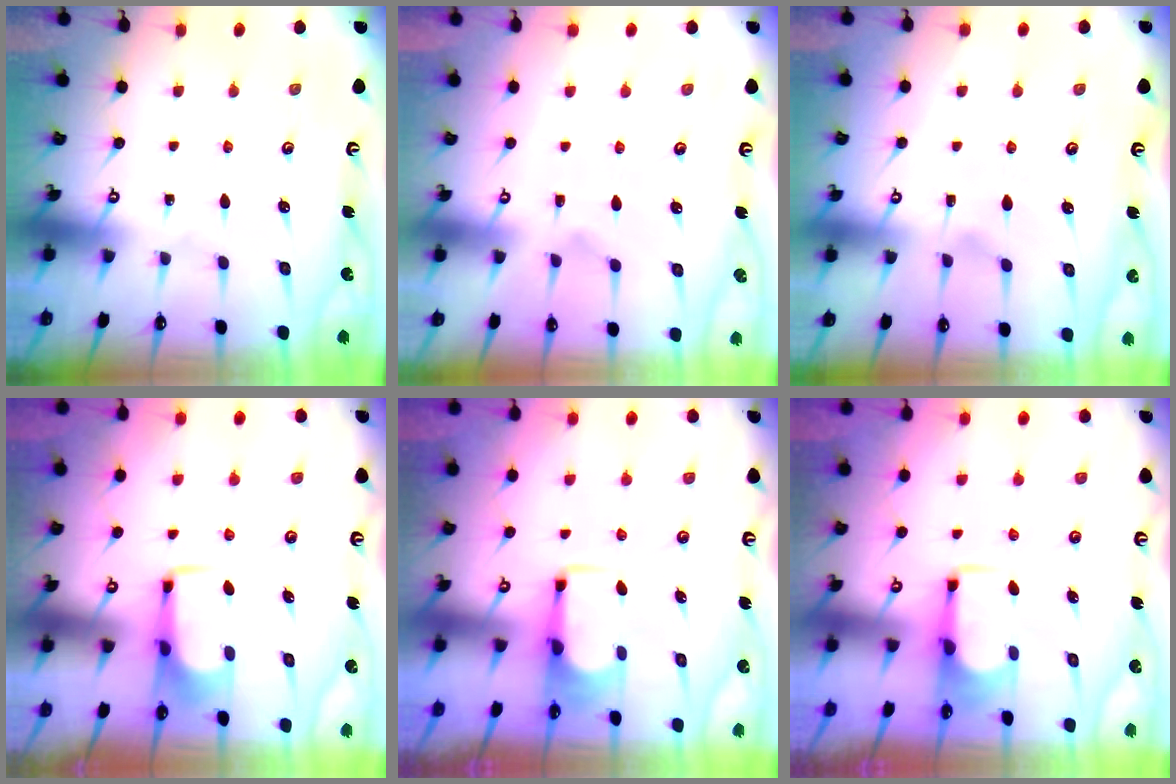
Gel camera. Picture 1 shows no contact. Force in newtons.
{"total": 1.4, "press": 0.7, "slide": 1.2}
{"total": 0.9, "press": 0.2, "slide": 0.9}
{"total": 1.6, "press": 1.5, "slide": 0.5}
{"total": 1.8, "press": 1.6, "slide": 0.7}
{"total": 1.7, "press": 1.6, "slide": 0.7}